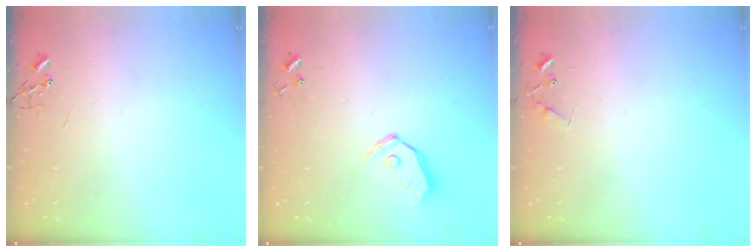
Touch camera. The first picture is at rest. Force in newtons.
{"total": 8.7, "press": 8.6, "slide": 1.3}
{"total": 6.5, "press": 6.5, "slide": 0.6}